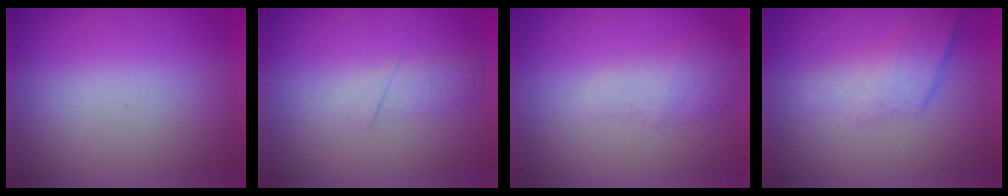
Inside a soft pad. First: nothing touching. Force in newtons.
{"total": 2.1}
{"total": 2.2}
{"total": 2.3}